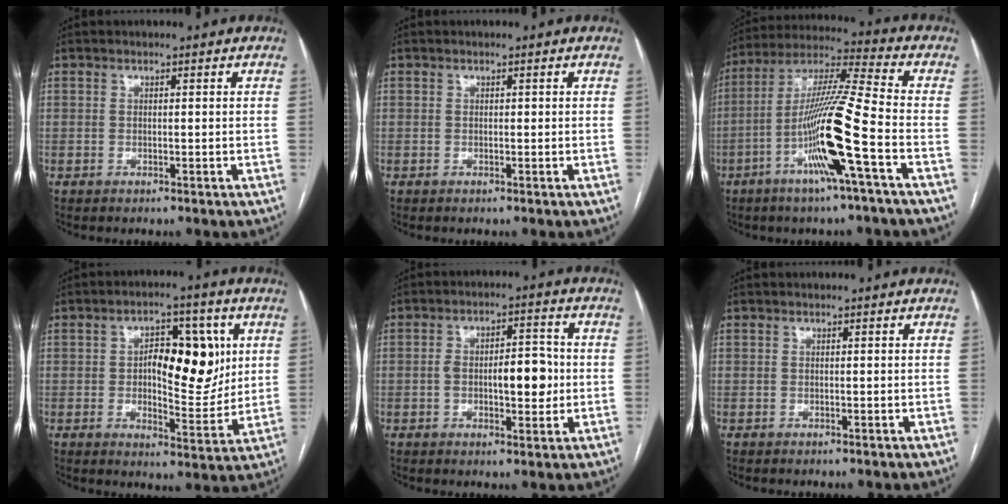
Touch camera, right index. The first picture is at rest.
{"total": 0.0}
{"total": 15.5, "force": [-5.5, -1.0, 14.5], "torque": [-0.281, -0.004, -0.108]}
{"total": 11.7, "force": [2.1, 4.9, 10.5], "torque": [-0.145, 0.014, 0.037]}
{"total": 8.2, "force": [-0.6, 3.2, 7.6], "torque": [-0.123, 0.015, -0.007]}
{"total": 0.0}